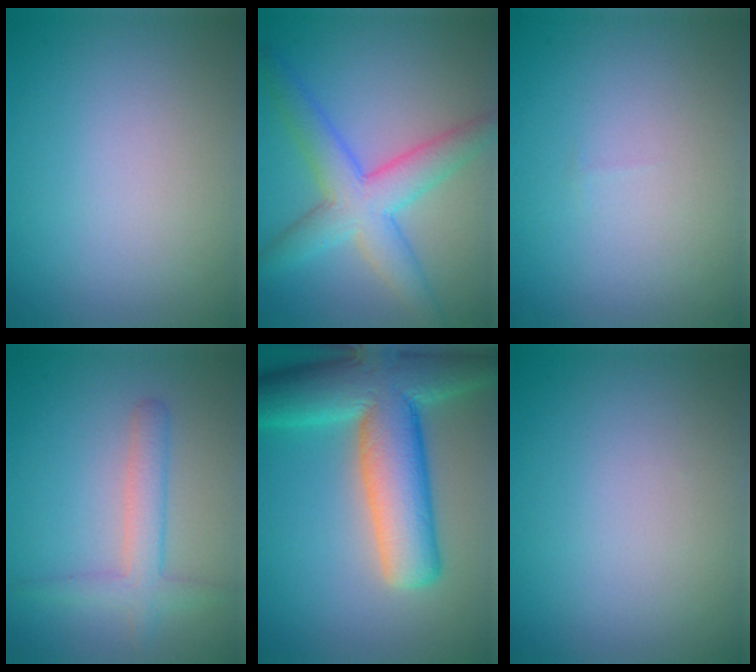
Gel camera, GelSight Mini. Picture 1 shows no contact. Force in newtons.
{"total": 6.3, "press": 6.3, "slide": 0.1}
{"total": 0.0}
{"total": 2.8, "press": 2.8, "slide": 0.1}
{"total": 12.1, "press": 12.1, "slide": 0.9}
{"total": 0.0}